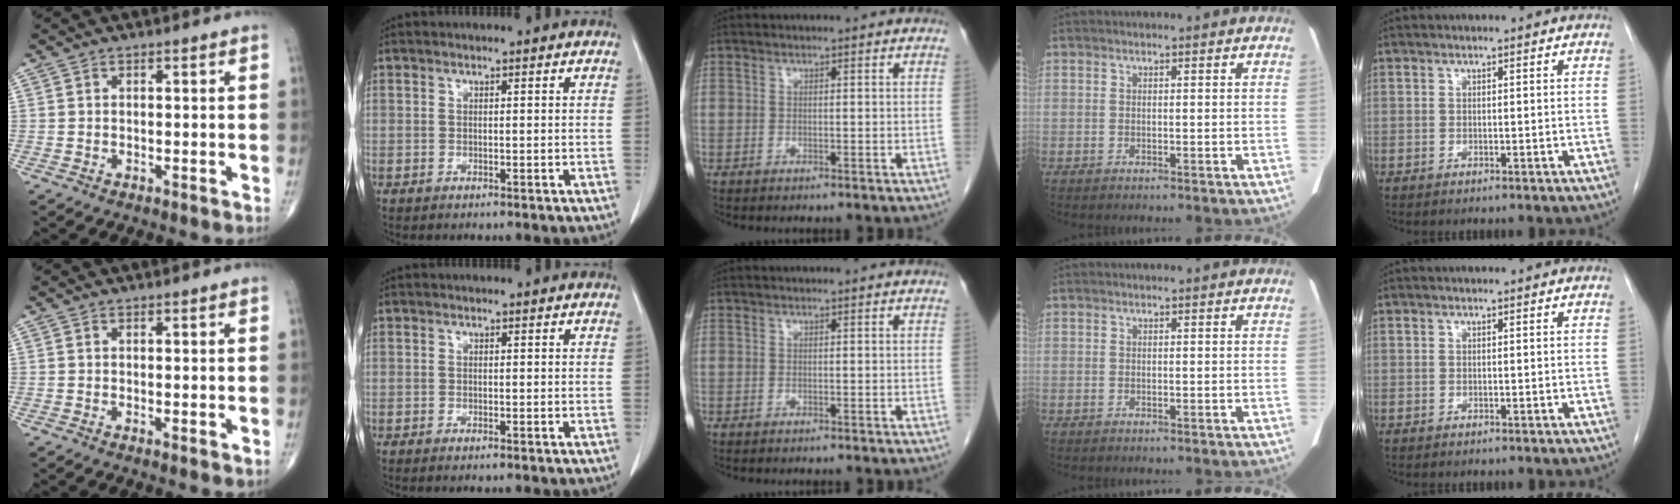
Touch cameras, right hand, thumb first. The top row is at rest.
{"thumb": {"total": 1.4, "force": [0.3, 0.4, 1.3], "torque": [-0.025, -0.008, 0.003]}, "index": {"total": 0.6, "force": [-0.5, 0.0, 0.4], "torque": [-0.009, -0.001, -0.009]}}